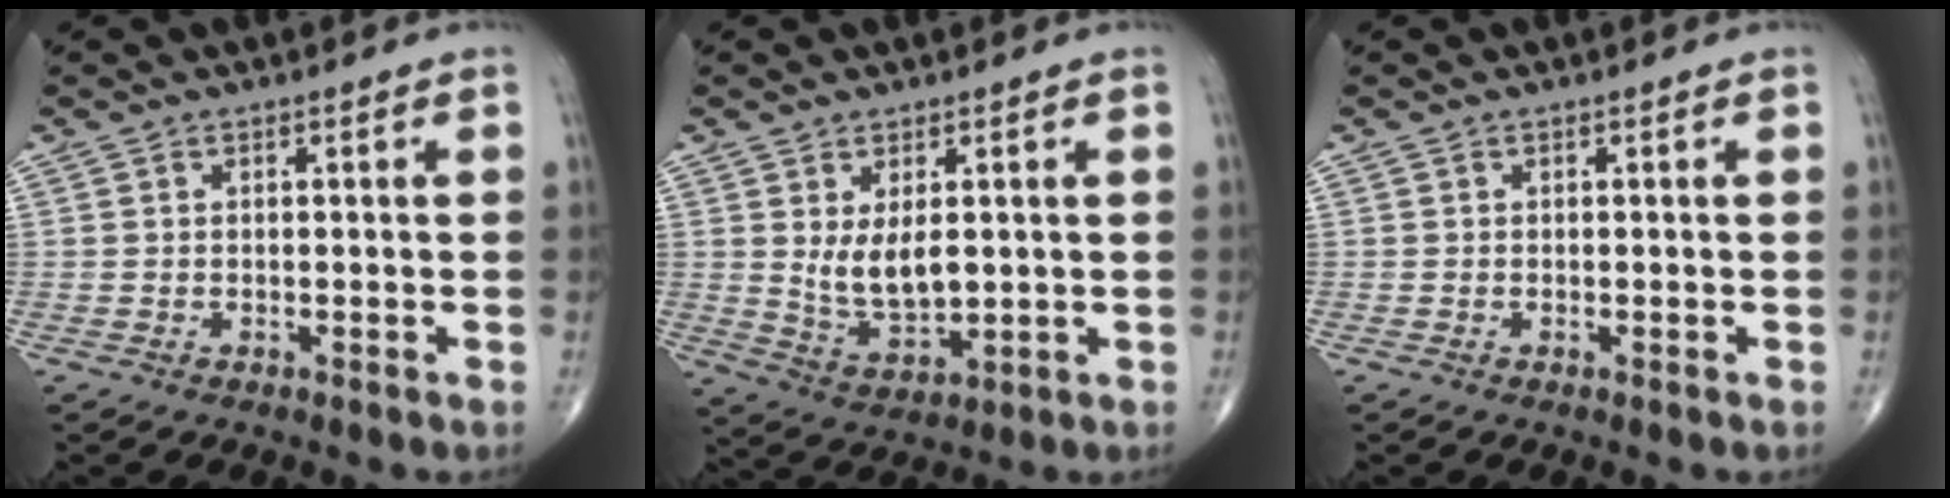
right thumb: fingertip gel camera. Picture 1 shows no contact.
{"total": 7.4, "force": [1.1, 3.9, 6.1], "torque": [-0.097, -0.023, 0.034]}
{"total": 0.0}